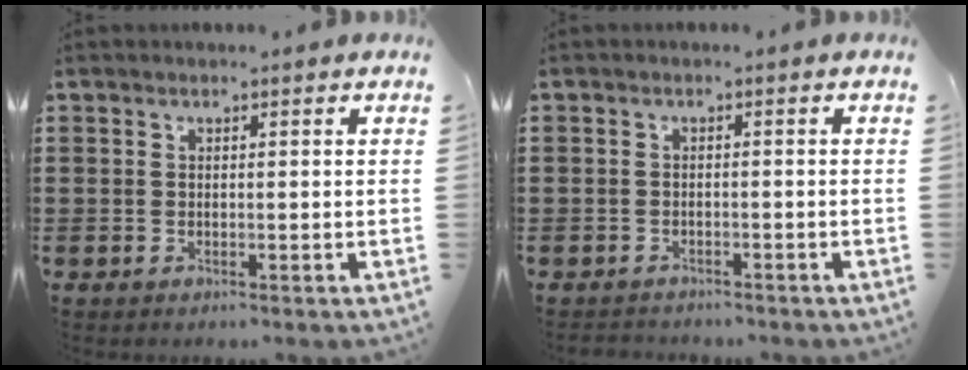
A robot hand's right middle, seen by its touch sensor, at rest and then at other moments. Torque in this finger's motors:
{"motor_torque": [0.11, 0.00, -0.02, -0.03]}